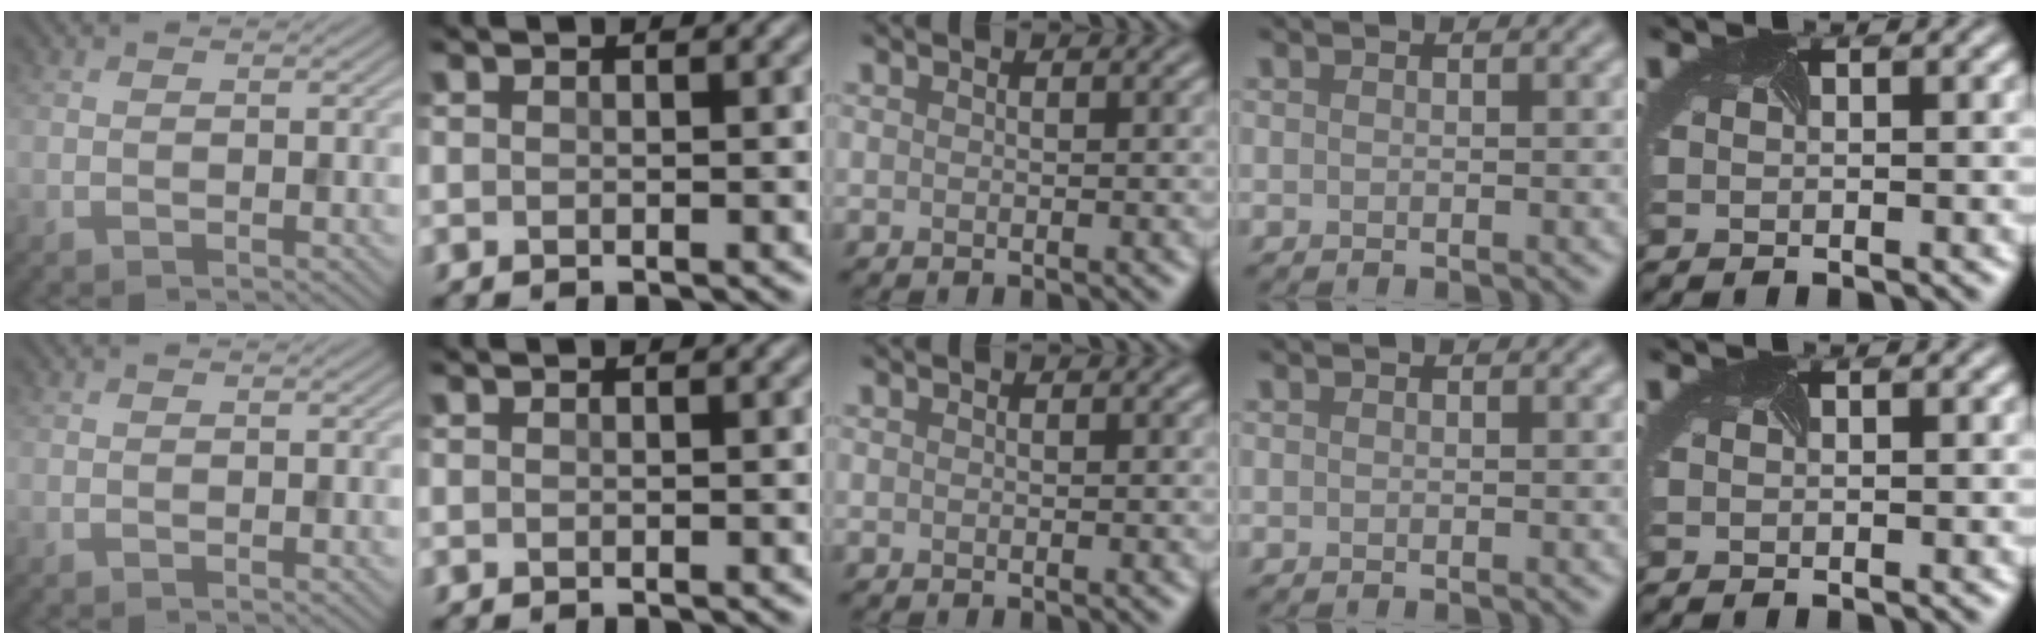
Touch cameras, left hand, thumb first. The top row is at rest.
{}